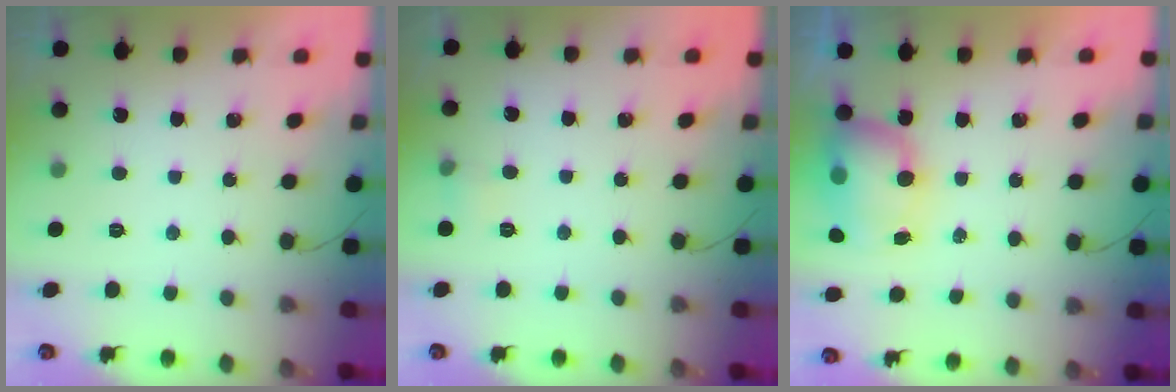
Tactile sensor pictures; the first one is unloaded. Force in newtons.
{"total": 4.1, "press": 3.9, "slide": 1.2}
{"total": 8.1, "press": 8.0, "slide": 1.7}